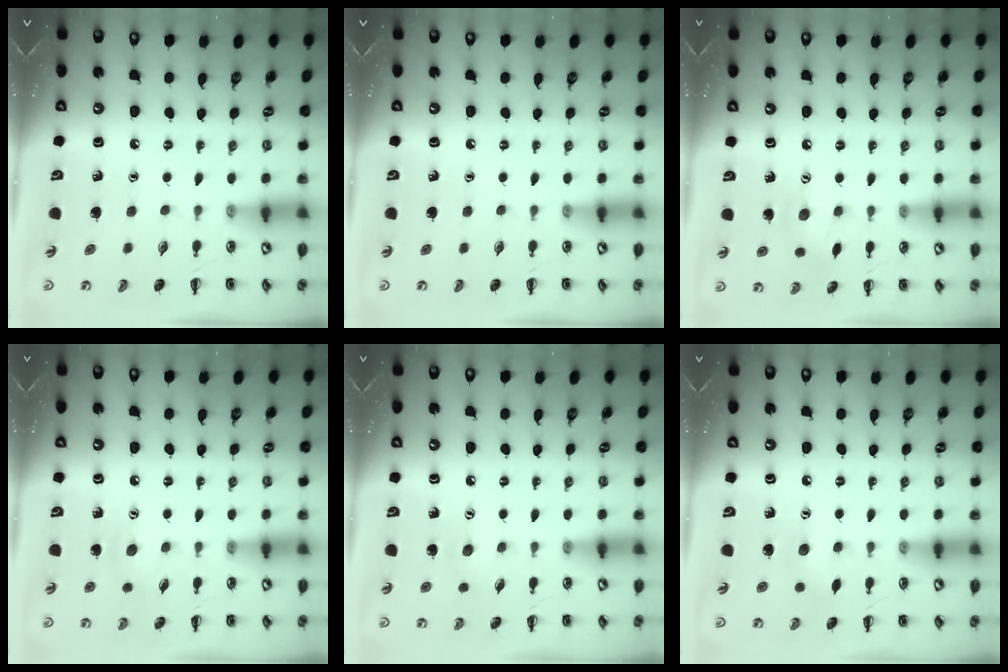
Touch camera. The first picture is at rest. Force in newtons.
{"total": 0.0}
{"total": 6.7, "press": 6.5, "slide": 1.4}
{"total": 5.5, "press": 5.4, "slide": 1.3}
{"total": 4.8, "press": 4.6, "slide": 1.0}
{"total": 4.8, "press": 4.6, "slide": 1.3}